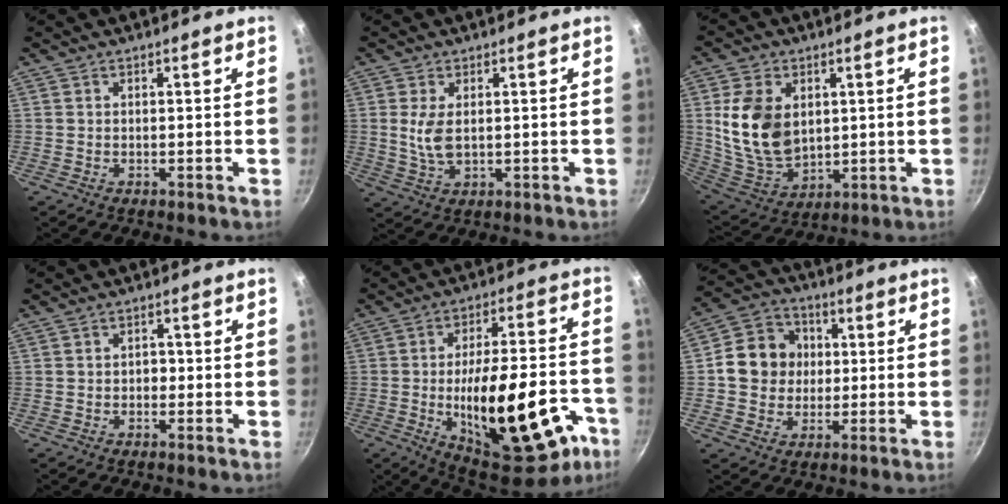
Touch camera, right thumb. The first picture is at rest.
{"total": 5.4, "force": [0.7, 2.8, 4.5], "torque": [-0.092, -0.008, 0.018]}
{"total": 15.2, "force": [2.8, 10.6, 10.6], "torque": [-0.183, -0.028, 0.068]}
{"total": 2.0, "force": [-0.4, 1.6, 1.1], "torque": [-0.006, 0.008, -0.008]}
{"total": 28.3, "force": [-10.0, 11.7, 23.8], "torque": [-0.297, 0.036, -0.125]}
{"total": 11.5, "force": [0.8, 10.3, 5.1], "torque": [-0.055, 0.017, 0.001]}